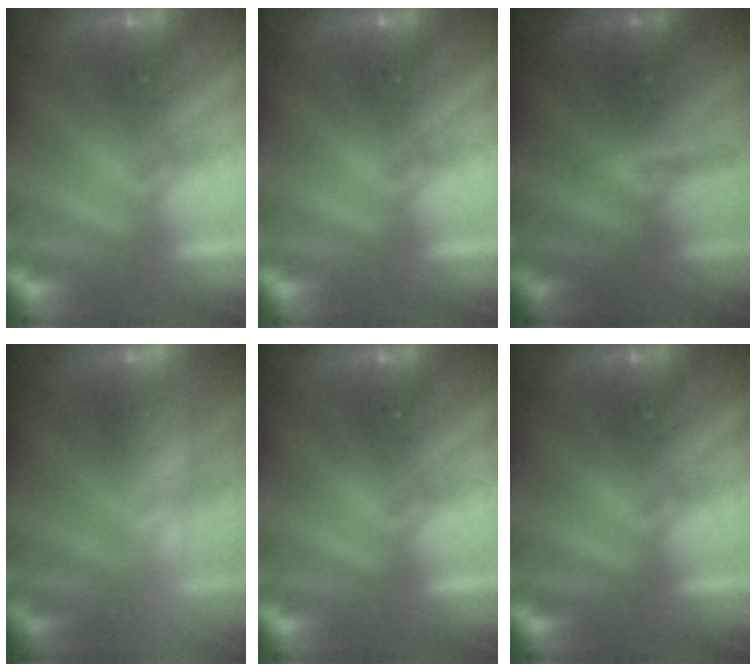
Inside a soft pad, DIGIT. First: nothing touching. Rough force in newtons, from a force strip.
{"total": 0.0}
{"total": 1.5}
{"total": 2.5}
{"total": 0.0}
{"total": 0.0}